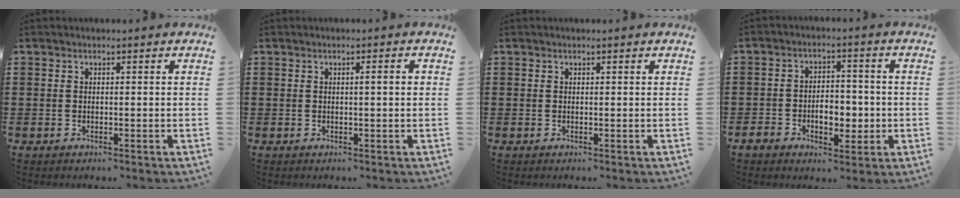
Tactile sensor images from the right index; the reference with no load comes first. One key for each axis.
{"total": 1.6, "fx": 0.1, "fy": 0.1, "fz": 1.6, "tx": -0.029, "ty": 0.001, "tz": 0.000}
{"total": 0.0}
{"total": 6.2, "fx": -1.7, "fy": 3.9, "fz": 4.5, "tx": -0.077, "ty": 0.007, "tz": -0.034}